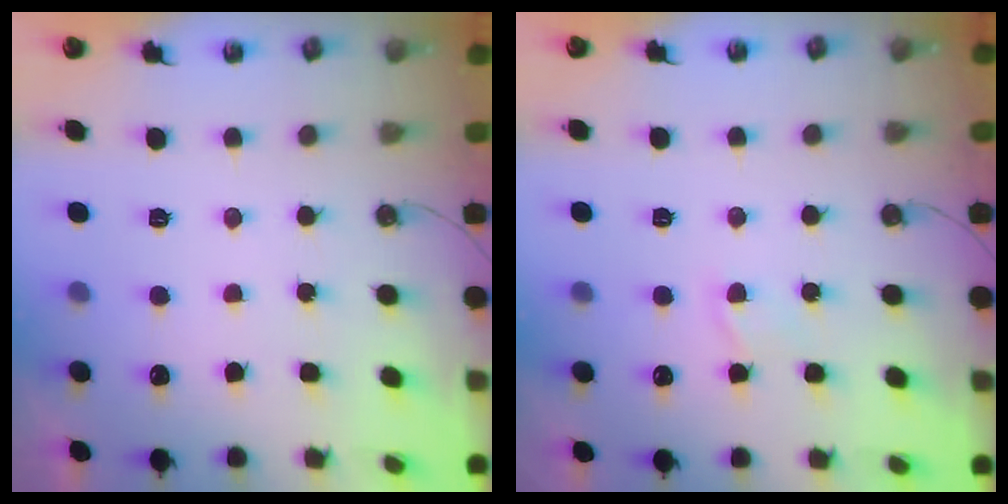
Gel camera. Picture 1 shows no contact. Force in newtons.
{"total": 3.5, "press": 3.5, "slide": 0.4}